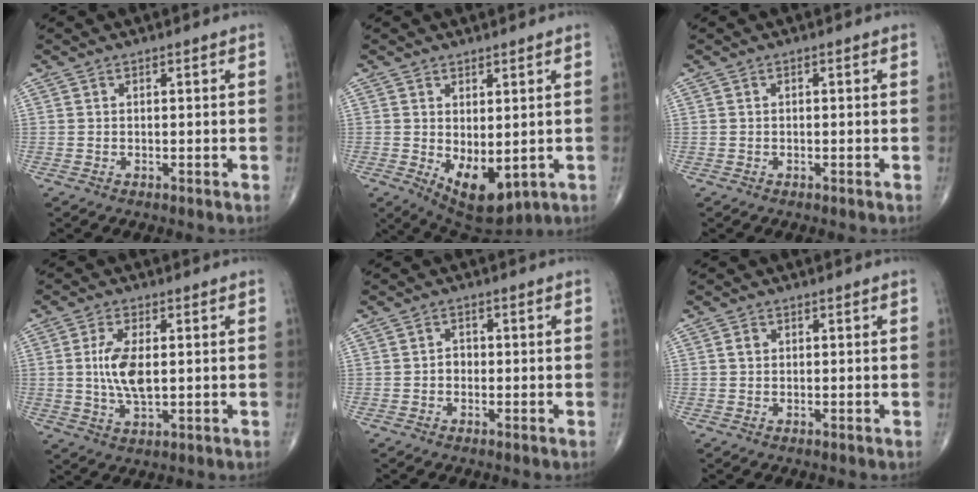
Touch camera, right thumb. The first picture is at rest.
{"total": 9.4, "force": [-1.3, 4.8, 7.9], "torque": [-0.106, -0.012, 0.002]}
{"total": 0.0}
{"total": 8.0, "force": [0.6, 3.6, 7.1], "torque": [-0.146, -0.009, 0.015]}
{"total": 1.7, "force": [-0.4, 1.4, 0.8], "torque": [-0.002, 0.006, -0.010]}
{"total": 1.2, "force": [0.3, 1.0, 0.6], "torque": [-0.009, 0.004, 0.004]}